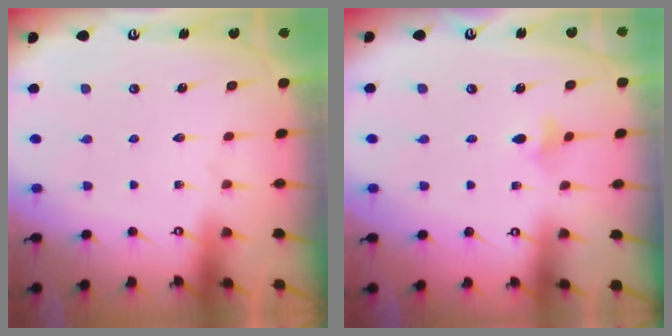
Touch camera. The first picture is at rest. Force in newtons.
{"total": 2.6, "press": 2.5, "slide": 0.5}